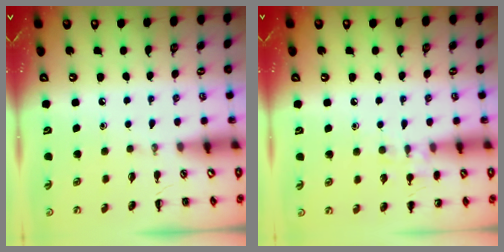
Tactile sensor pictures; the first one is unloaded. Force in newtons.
{"total": 7.9, "press": 7.6, "slide": 2.1}